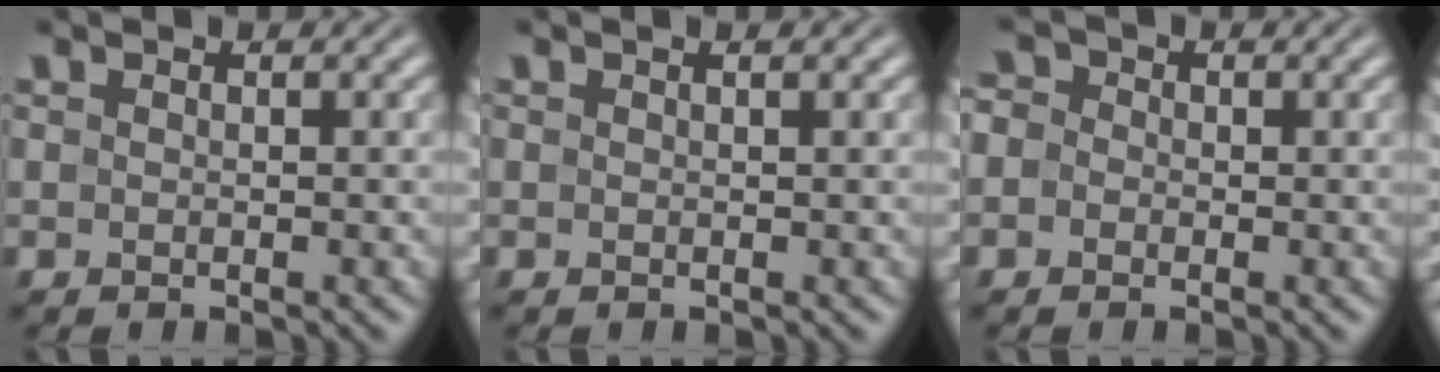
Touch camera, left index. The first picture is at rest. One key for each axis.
{"total": 1.0, "fx": 0.5, "fy": 0.2, "fz": 0.8, "tx": -0.009, "ty": 0.005, "tz": 0.003}
{"total": 2.5, "fx": 0.1, "fy": 2.2, "fz": 1.0, "tx": 0.000, "ty": 0.017, "tz": -0.025}